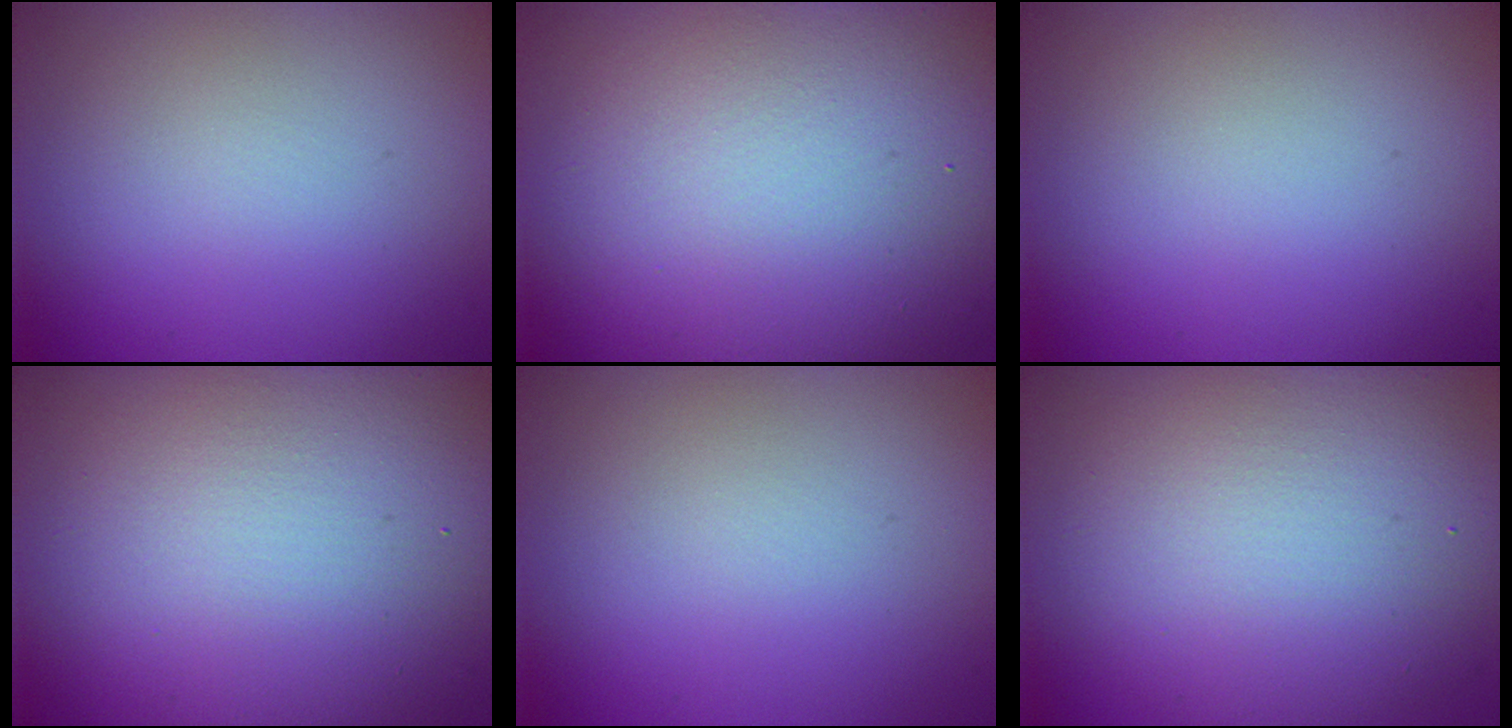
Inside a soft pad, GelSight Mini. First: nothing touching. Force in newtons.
{"total": 18.9, "press": 18.9, "slide": 1.2}
{"total": 0.0}
{"total": 17.2, "press": 17.2, "slide": 1.1}
{"total": 0.0}
{"total": 10.1, "press": 10.1, "slide": 0.7}